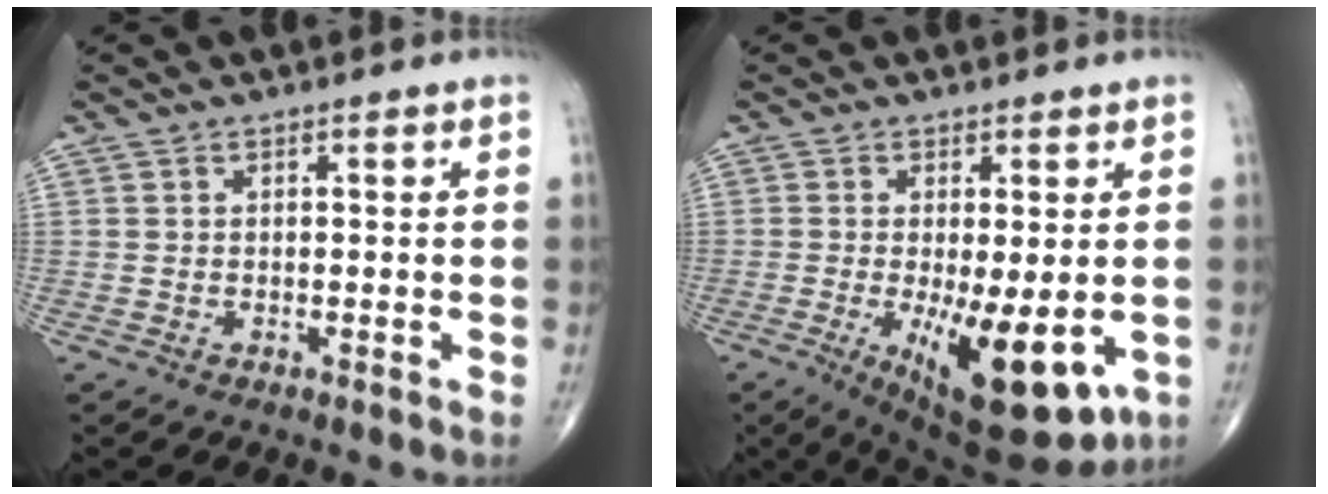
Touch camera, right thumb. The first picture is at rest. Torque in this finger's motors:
{"motor_torque": [1.25, 2.25, 0.80, 0.27, 0.40]}